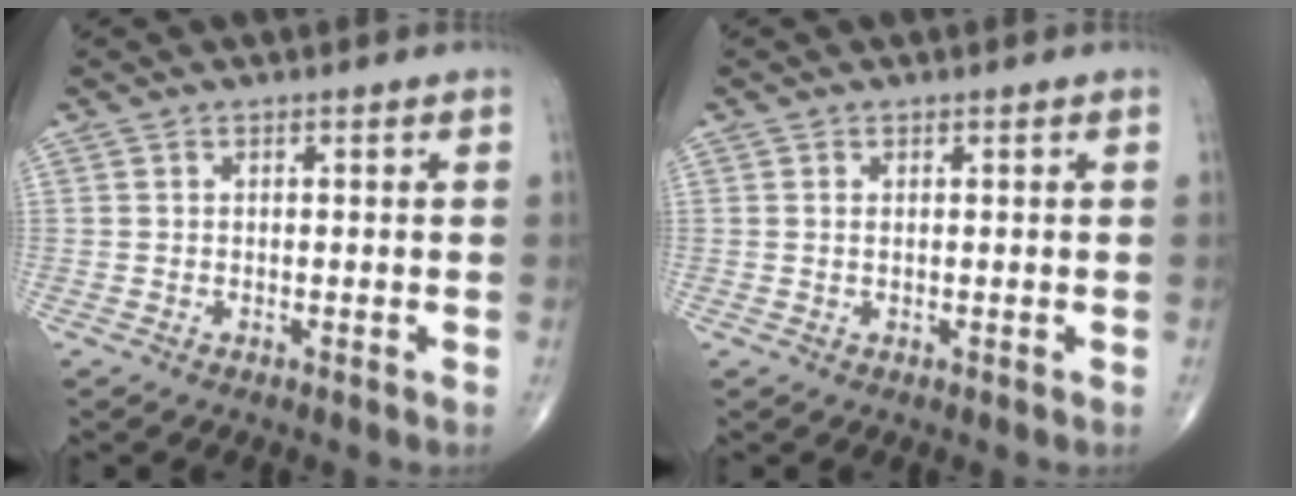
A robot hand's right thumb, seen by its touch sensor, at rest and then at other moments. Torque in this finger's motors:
{"motor_torque": [-0.37, 0.03, -0.12, 0.08, -0.04]}